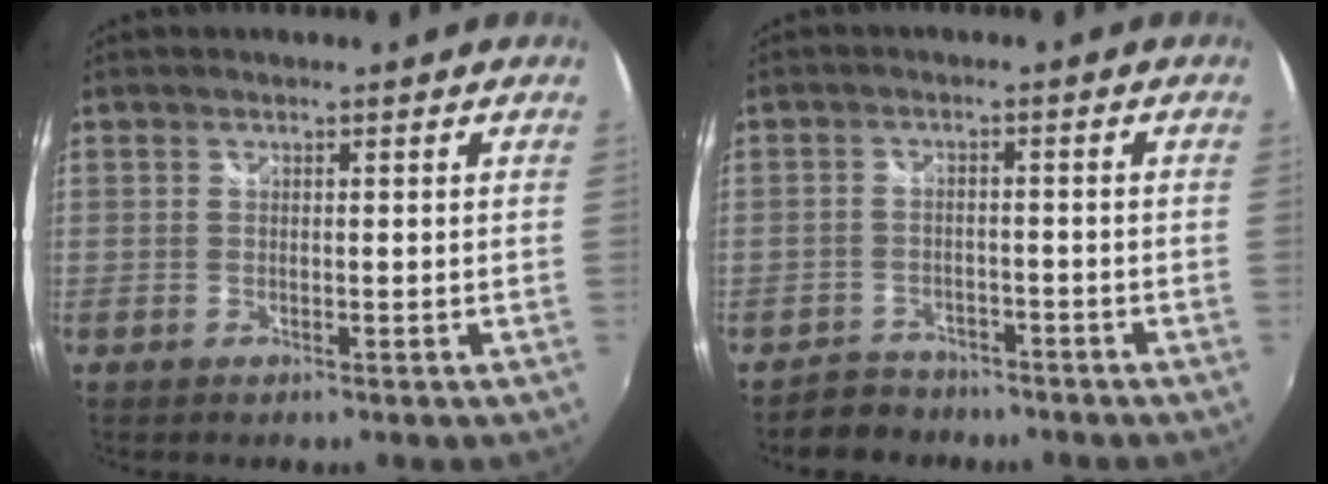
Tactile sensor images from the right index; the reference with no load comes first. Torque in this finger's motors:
{"motor_torque": [-1.89, -0.15, -0.71, -0.21]}